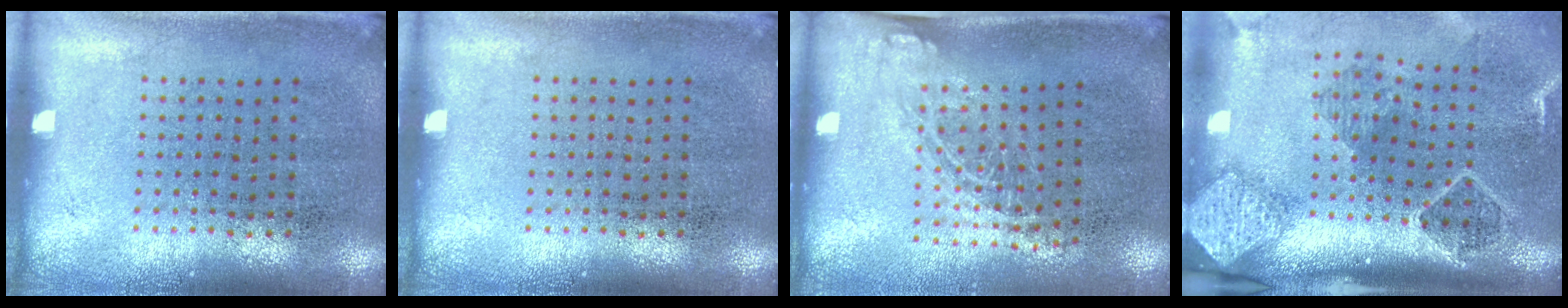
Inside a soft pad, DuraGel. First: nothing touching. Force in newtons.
{"total": 0.0}
{"total": 1.3, "press": 1.0, "slide": 0.9}
{"total": 2.7, "press": 1.9, "slide": 2.0}